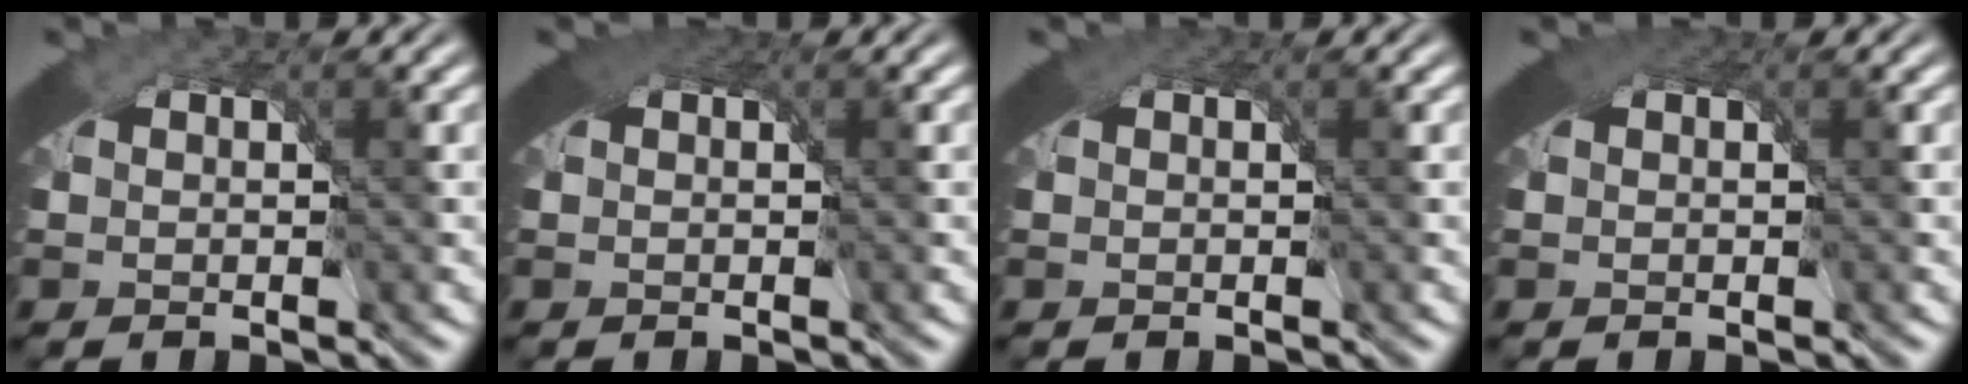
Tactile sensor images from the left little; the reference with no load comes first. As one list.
[{"total": 2.0, "force": [1.0, 1.1, 1.3], "torque": [-0.024, -0.006, 0.016]}, {"total": 0.9, "force": [0.5, 0.6, 0.5], "torque": [-0.009, -0.002, 0.007]}, {"total": 1.6, "force": [0.8, 1.0, 0.9], "torque": [-0.018, -0.003, 0.013]}]